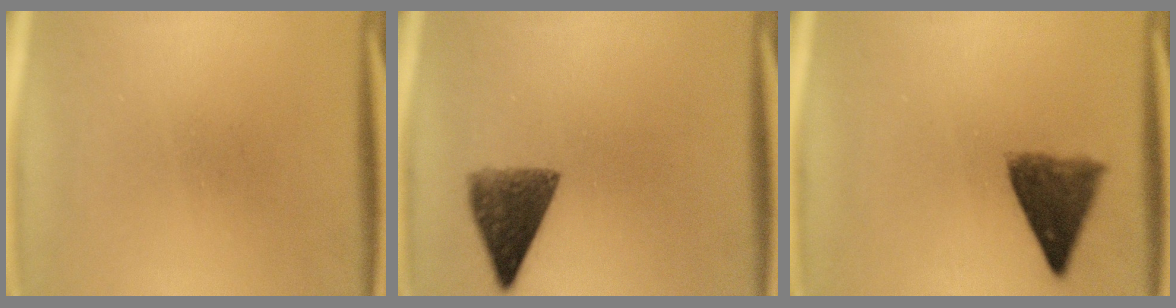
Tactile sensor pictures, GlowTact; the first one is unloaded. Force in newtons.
{"total": 7.2}
{"total": 7.3}